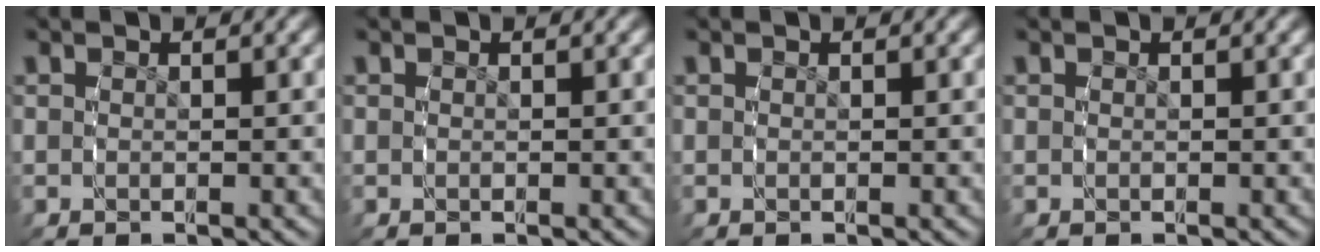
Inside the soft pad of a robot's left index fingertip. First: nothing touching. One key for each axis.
{"total": 0.0}
{"total": 0.0}
{"total": 0.0}